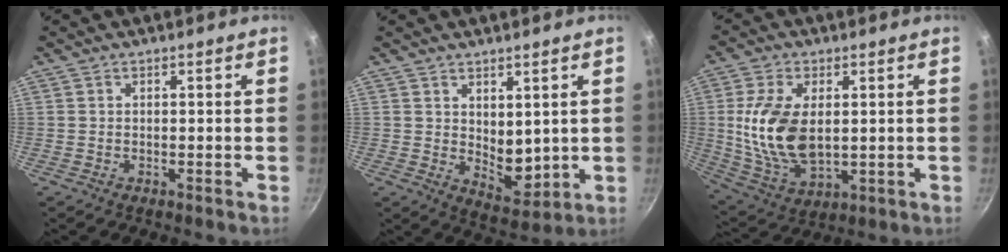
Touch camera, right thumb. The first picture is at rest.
{"total": 6.9, "force": [2.1, 4.2, 5.0], "torque": [-0.054, -0.035, 0.046]}
{"total": 14.7, "force": [1.5, 8.5, 12.0], "torque": [-0.222, -0.016, 0.038]}